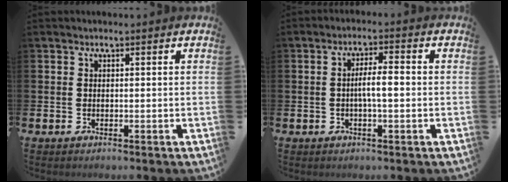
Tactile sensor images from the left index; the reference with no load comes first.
{"total": 3.4, "force": [-0.4, 0.8, 3.2], "torque": [-0.062, 0.006, -0.009]}